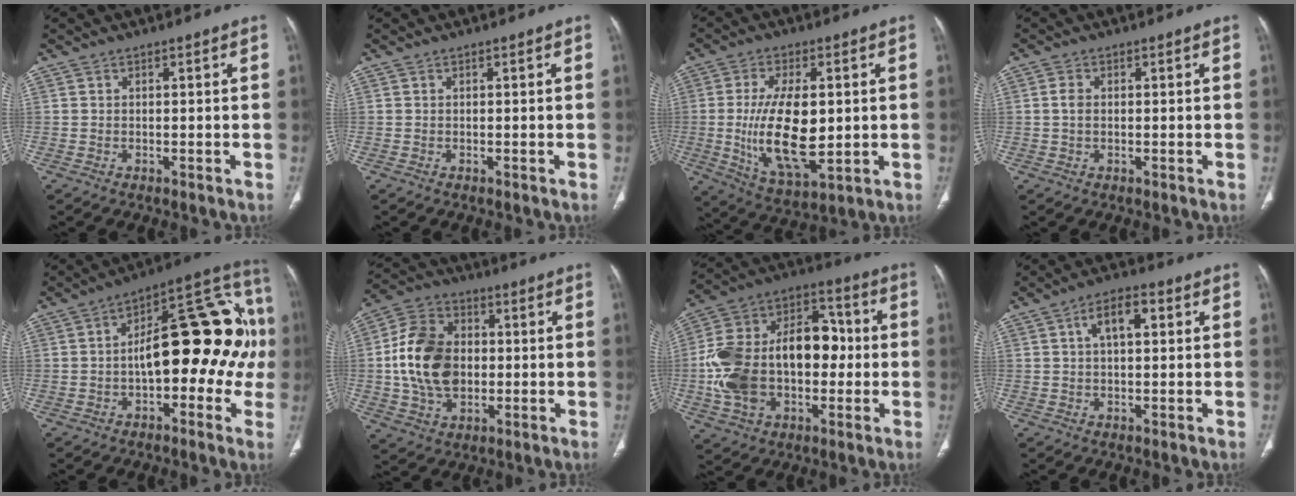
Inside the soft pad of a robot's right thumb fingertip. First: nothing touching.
{"total": 0.0}
{"total": 15.9, "force": [-0.3, 7.5, 14.0], "torque": [-0.246, -0.020, 0.006]}
{"total": 2.2, "force": [0.1, 1.5, 1.6], "torque": [-0.034, 0.002, 0.002]}
{"total": 23.4, "force": [-0.2, 11.3, 20.5], "torque": [-0.250, 0.049, -0.016]}
{"total": 15.9, "force": [-0.2, 11.6, 10.9], "torque": [-0.188, 0.019, -0.001]}
{"total": 24.0, "force": [-1.6, 15.4, 18.4], "torque": [-0.324, 0.045, -0.018]}
{"total": 6.2, "force": [1.6, 3.0, 5.2], "torque": [-0.081, 0.014, 0.023]}